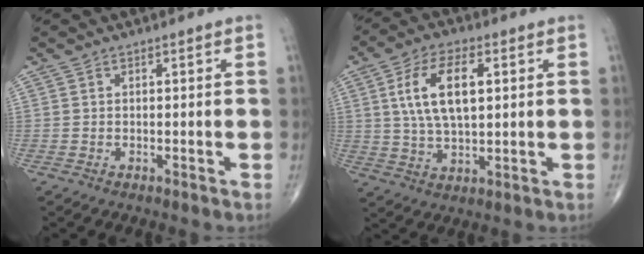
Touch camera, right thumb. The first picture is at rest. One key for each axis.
{"total": 11.9, "fx": 2.8, "fy": 5.7, "fz": 10.0, "tx": -0.182, "ty": 0.001, "tz": 0.054}